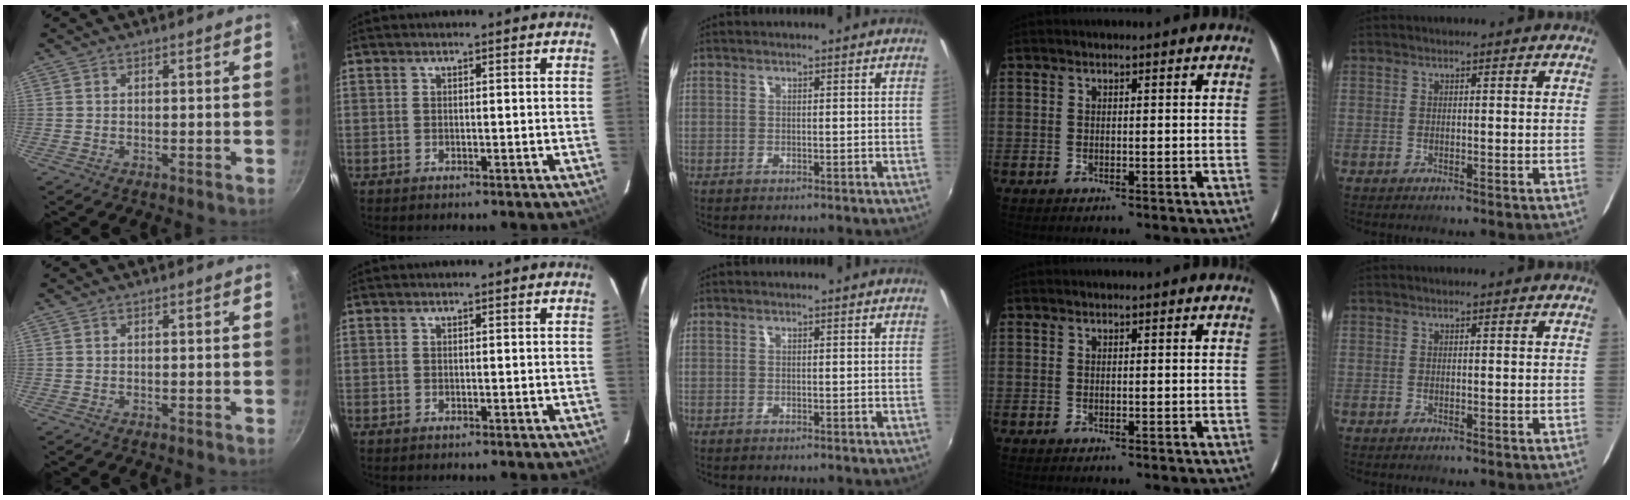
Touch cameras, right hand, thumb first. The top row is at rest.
{}